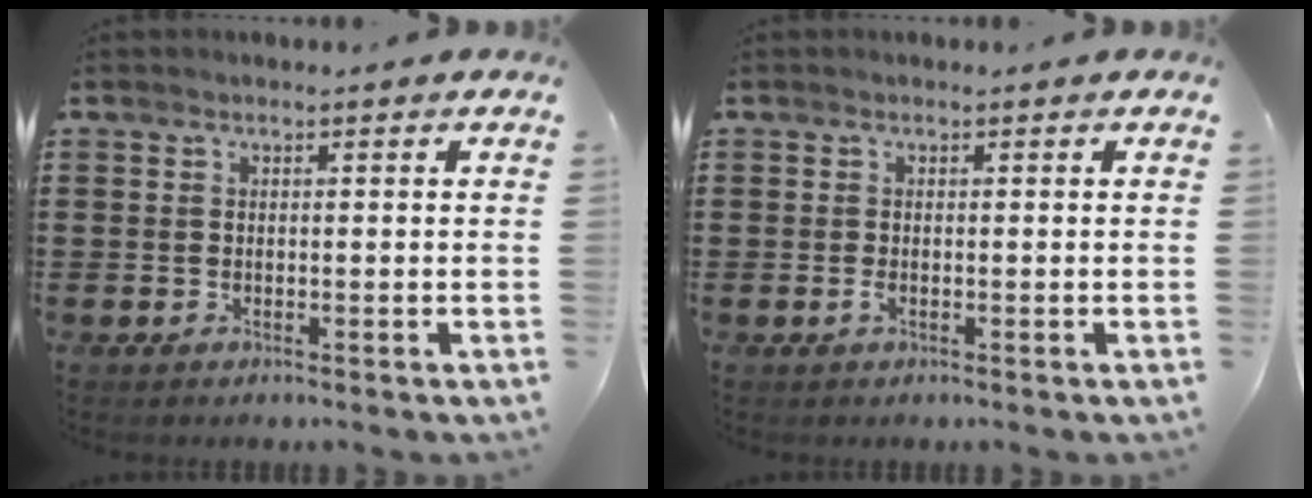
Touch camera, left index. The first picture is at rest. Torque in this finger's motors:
{"motor_torque": [0.36, 0.32, 0.13, 0.03]}